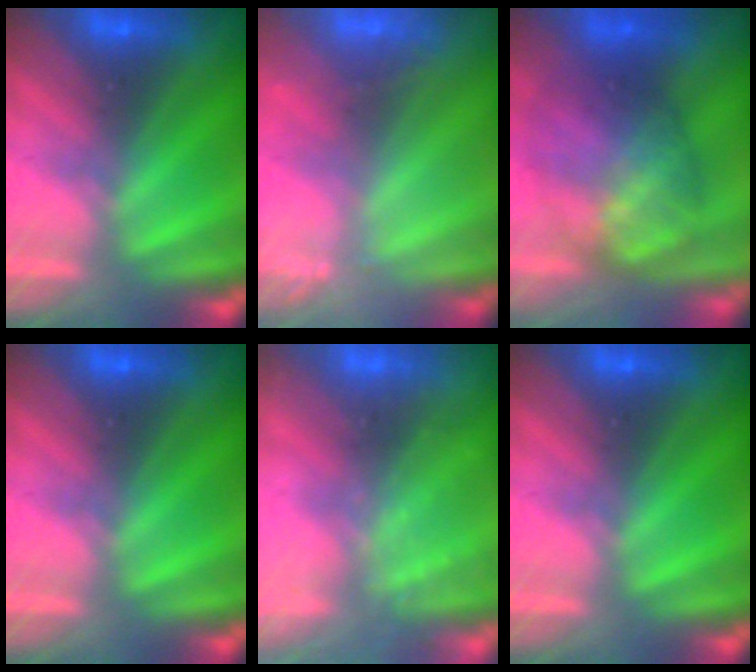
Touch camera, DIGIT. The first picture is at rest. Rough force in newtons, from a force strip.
{"total": 2.5}
{"total": 5.7}
{"total": 0.0}
{"total": 2.4}
{"total": 0.0}